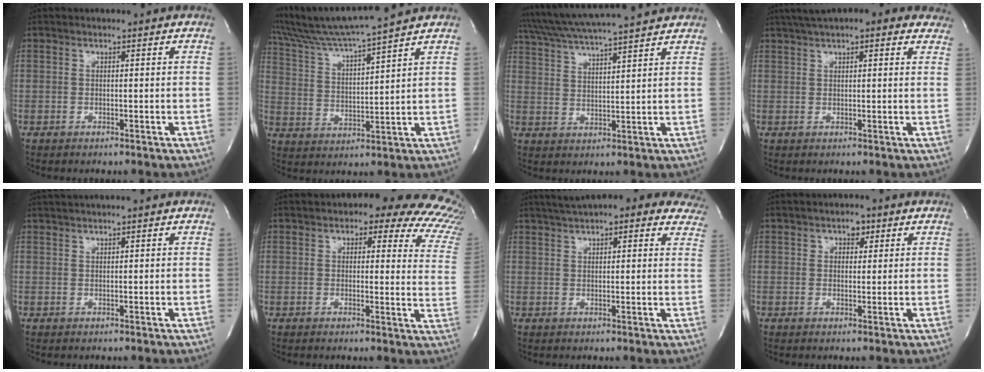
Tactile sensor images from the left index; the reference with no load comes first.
{"total": 12.7, "force": [11.3, -1.8, 5.6], "torque": [-0.111, 0.004, 0.195]}
{"total": 14.9, "force": [13.3, -0.3, 6.7], "torque": [-0.132, 0.026, 0.203]}
{"total": 13.5, "force": [10.7, 3.5, 7.4], "torque": [-0.105, 0.041, 0.136]}
{"total": 2.4, "force": [2.0, -0.8, 1.0], "torque": [-0.016, 0.017, 0.042]}
{"total": 15.9, "force": [12.6, 5.4, 8.1], "torque": [-0.063, -0.029, 0.108]}
{"total": 19.2, "force": [16.0, 4.8, 9.4], "torque": [-0.130, 0.031, 0.189]}
{"total": 2.2, "force": [1.0, 1.5, 1.2], "torque": [-0.014, 0.006, 0.014]}